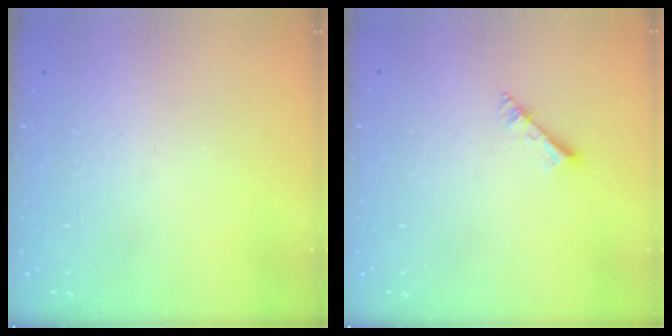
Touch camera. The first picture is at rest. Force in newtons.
{"total": 2.7, "press": 2.7, "slide": 0.3}